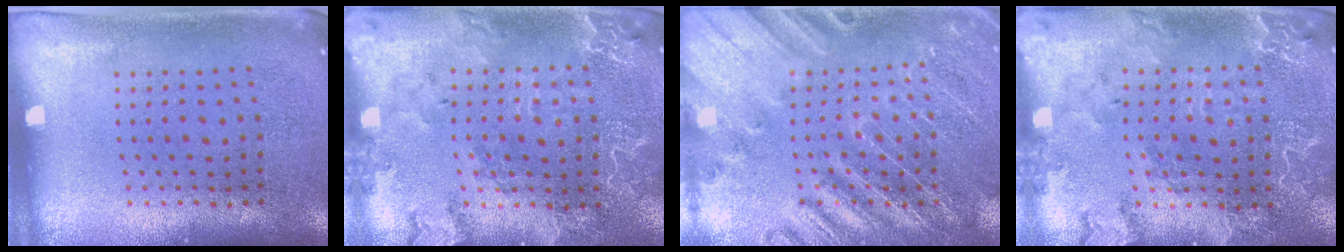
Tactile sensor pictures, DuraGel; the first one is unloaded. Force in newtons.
{"total": 2.4, "press": 2.3, "slide": 0.6}
{"total": 2.8, "press": 2.8, "slide": 0.4}
{"total": 2.4, "press": 2.3, "slide": 0.6}